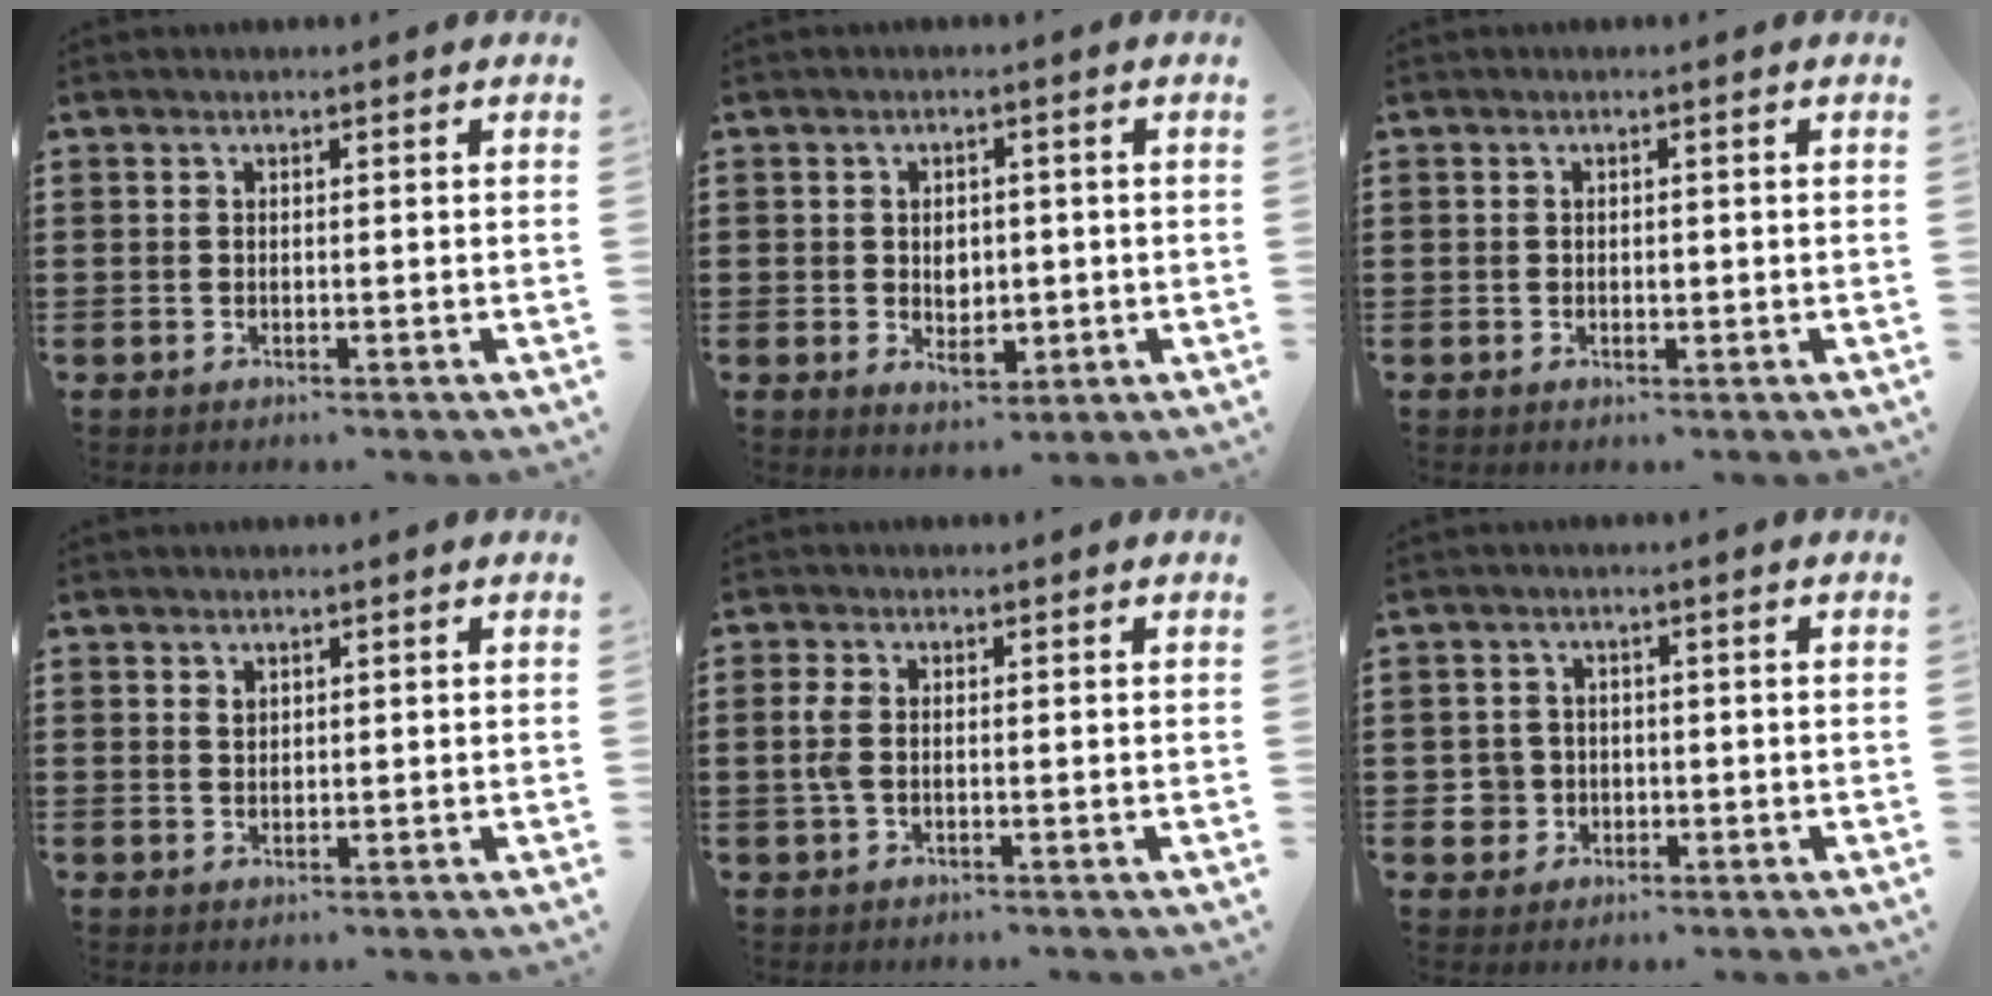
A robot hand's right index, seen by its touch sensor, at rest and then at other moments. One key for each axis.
{"total": 3.4, "fx": -0.1, "fy": 2.6, "fz": 2.3, "tx": -0.033, "ty": 0.000, "tz": -0.007}
{"total": 0.8, "fx": 0.1, "fy": 0.5, "fz": 0.6, "tx": -0.013, "ty": 0.002, "tz": 0.001}
{"total": 1.0, "fx": 0.7, "fy": 0.7, "fz": 0.3, "tx": -0.008, "ty": 0.003, "tz": 0.014}
{"total": 2.6, "fx": -0.3, "fy": 1.3, "fz": 2.2, "tx": -0.064, "ty": -0.005, "tz": -0.012}
{"total": 3.1, "fx": -0.7, "fy": 2.9, "fz": 0.4, "tx": -0.022, "ty": 0.005, "tz": -0.019}